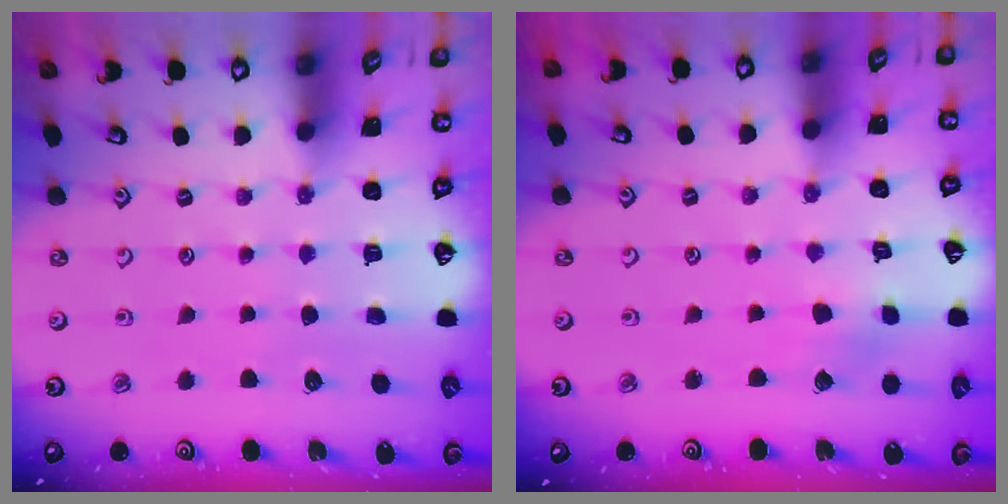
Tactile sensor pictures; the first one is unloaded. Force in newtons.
{"total": 2.6, "press": 2.6, "slide": 0.4}